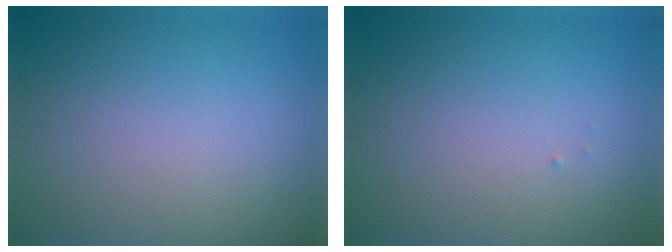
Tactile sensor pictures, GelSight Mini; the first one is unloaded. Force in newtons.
{"total": 0.0}